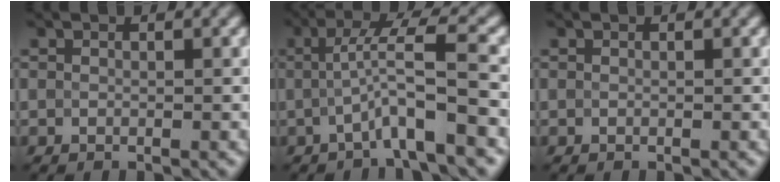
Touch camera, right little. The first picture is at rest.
{"total": 5.0, "force": [-1.2, 0.4, 4.8], "torque": [-0.078, 0.014, -0.031]}
{"total": 0.0}